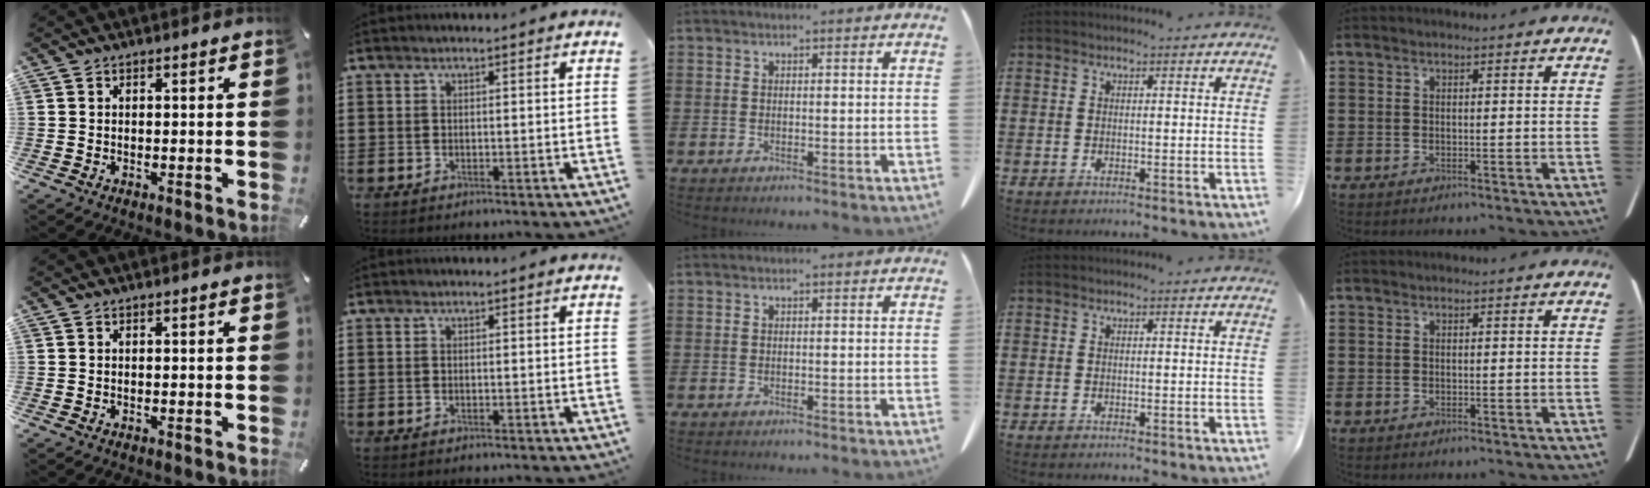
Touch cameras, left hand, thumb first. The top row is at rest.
{}